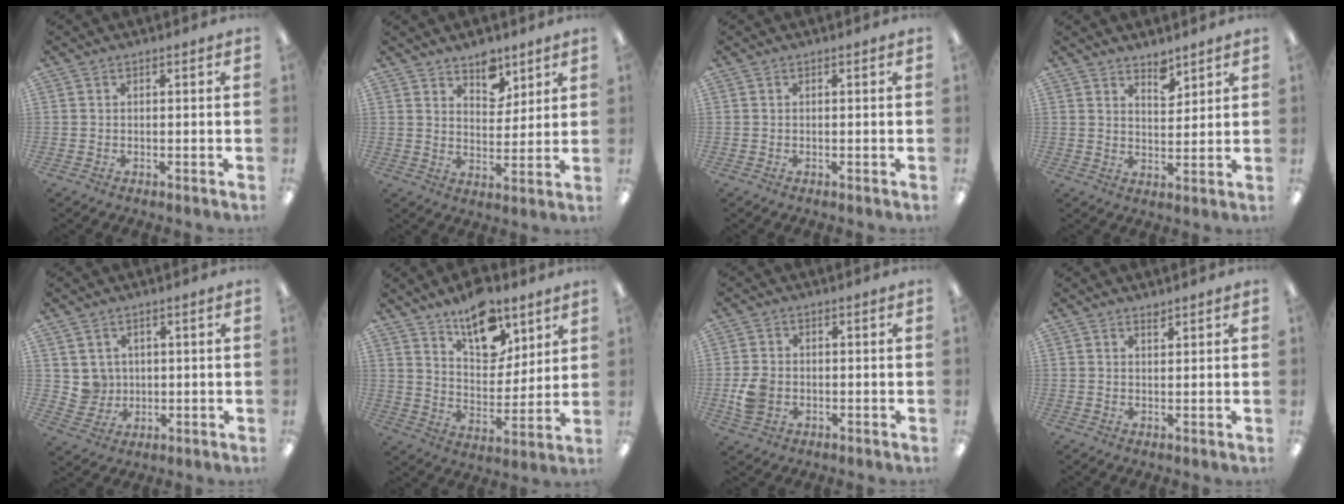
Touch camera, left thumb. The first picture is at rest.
{"total": 7.7, "force": [5.9, 4.1, 2.5], "torque": [-0.014, -0.039, 0.103]}
{"total": 0.0}
{"total": 4.8, "force": [4.2, 1.8, 1.4], "torque": [-0.005, -0.033, 0.072]}
{"total": 4.7, "force": [2.2, 4.1, -0.2], "torque": [-0.010, -0.005, 0.042]}
{"total": 14.8, "force": [10.6, 7.4, 7.2], "torque": [-0.108, -0.062, 0.191]}
{"total": 5.2, "force": [-1.1, 4.2, 2.9], "torque": [-0.053, 0.002, -0.020]}
{"total": 1.3, "force": [1.3, 0.3, 0.3], "torque": [-0.007, -0.002, 0.024]}